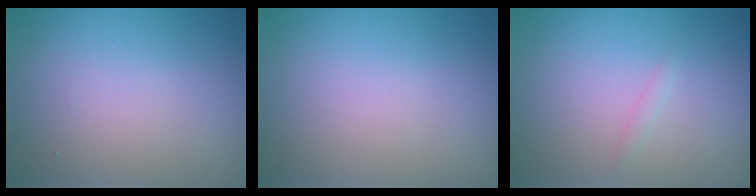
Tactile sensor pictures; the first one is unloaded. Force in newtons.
{"total": 0.0}
{"total": 0.6, "press": 0.6, "slide": 0.1}